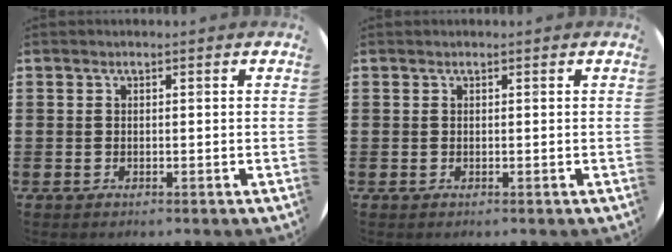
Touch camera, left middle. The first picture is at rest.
{"total": 0.0}